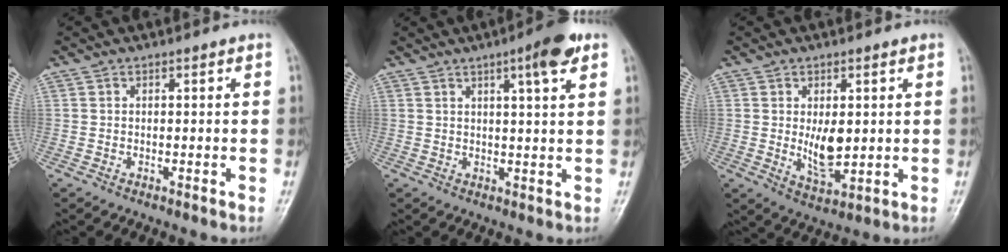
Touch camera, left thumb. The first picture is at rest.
{"total": 6.7, "force": [3.6, 1.2, 5.6], "torque": [-0.075, -0.011, 0.049]}
{"total": 6.4, "force": [0.5, 3.3, 5.5], "torque": [-0.078, -0.017, 0.019]}